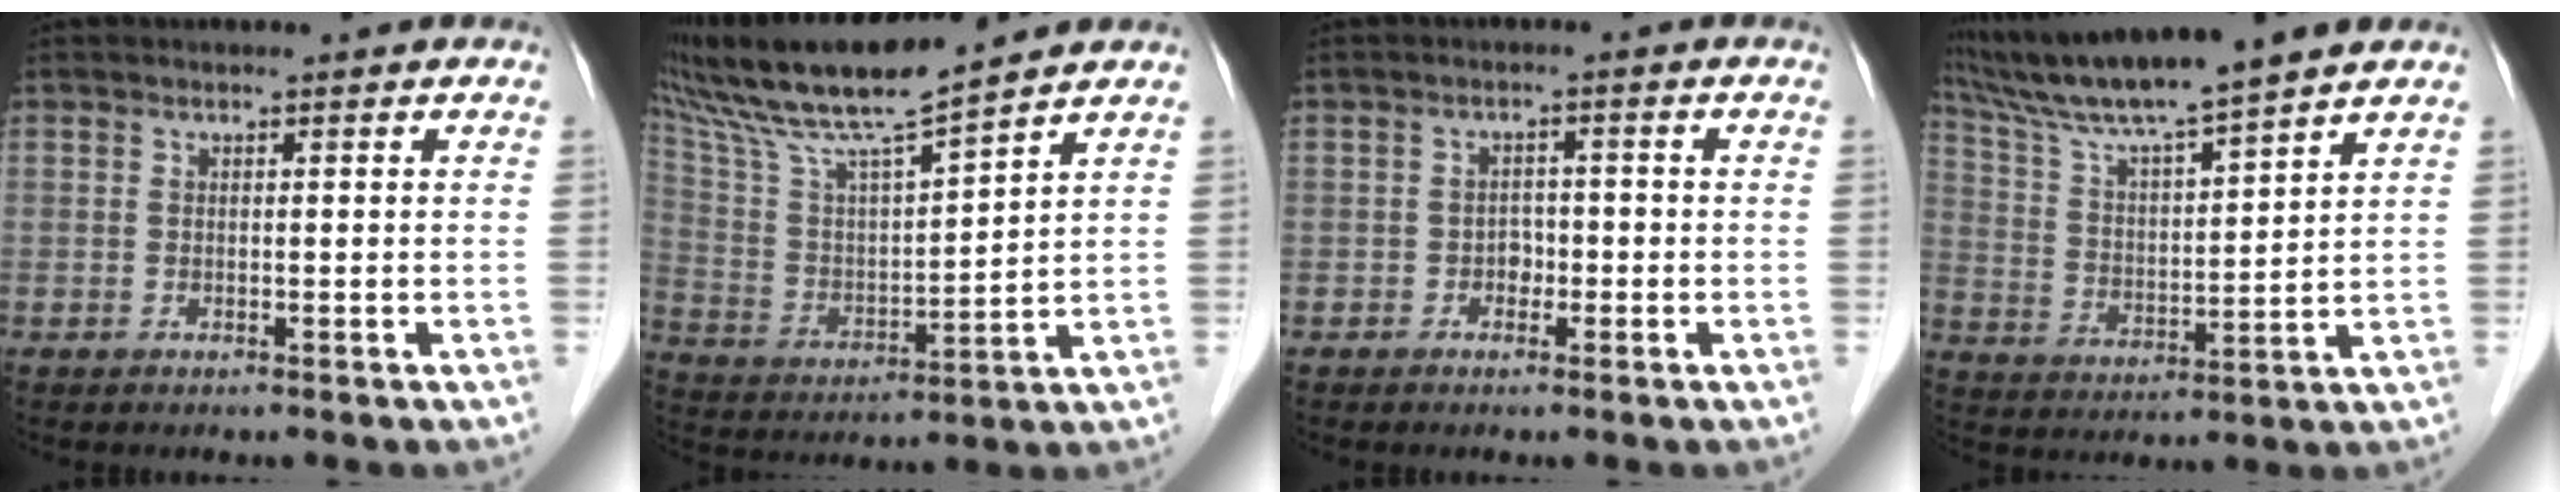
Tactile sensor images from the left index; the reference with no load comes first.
{"total": 14.4, "force": [12.3, -0.6, 7.4], "torque": [-0.150, 0.012, 0.233]}
{"total": 1.8, "force": [-0.8, 1.4, 0.9], "torque": [-0.009, 0.007, -0.013]}
{"total": 12.4, "force": [10.9, -1.2, 5.9], "torque": [-0.113, 0.013, 0.201]}